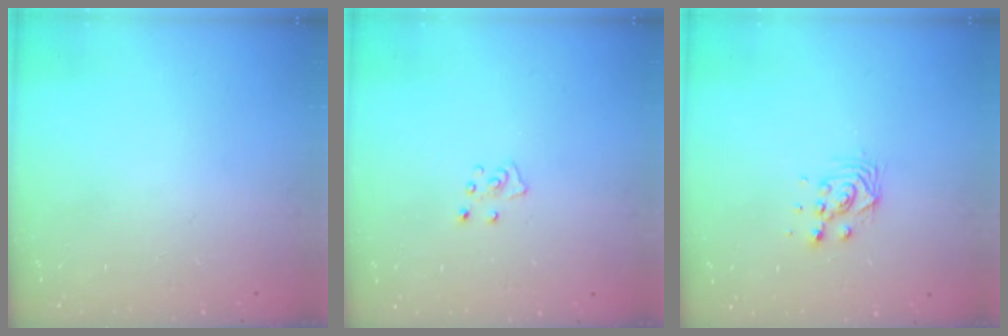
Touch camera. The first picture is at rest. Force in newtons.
{"total": 5.0, "press": 5.0, "slide": 0.3}
{"total": 6.2, "press": 6.2, "slide": 0.2}